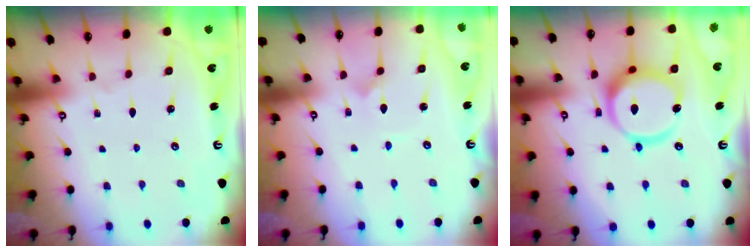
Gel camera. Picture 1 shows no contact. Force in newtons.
{"total": 0.7, "press": 0.7, "slide": 0.1}
{"total": 14.4, "press": 14.3, "slide": 1.6}